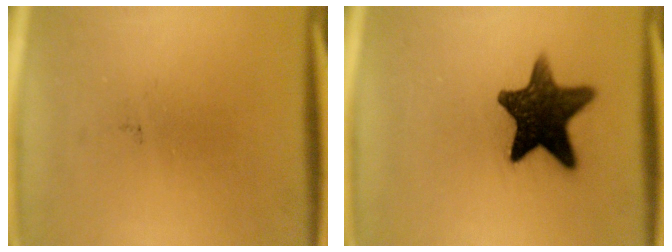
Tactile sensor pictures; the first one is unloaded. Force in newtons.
{"total": 13.8}